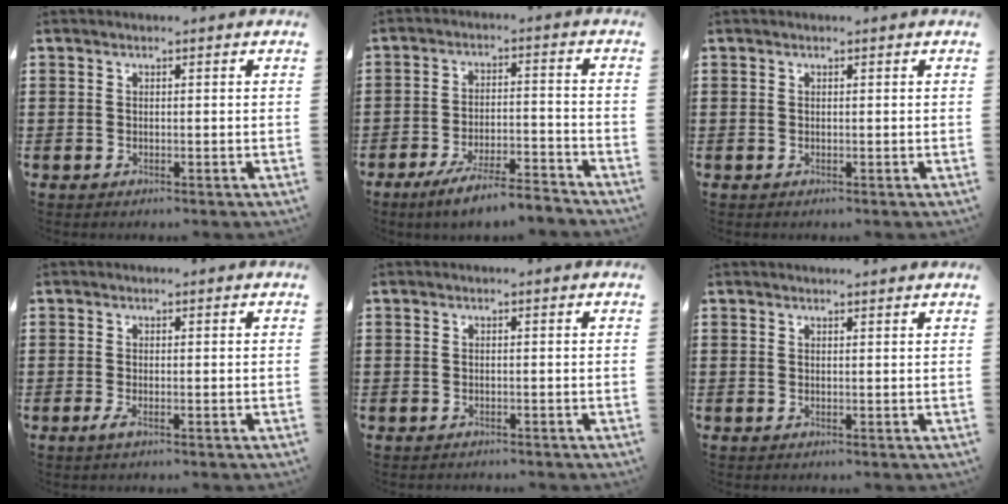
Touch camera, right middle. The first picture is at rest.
{"total": 6.0, "force": [-5.4, 0.1, 2.8], "torque": [-0.056, -0.008, -0.103]}
{"total": 0.0}
{"total": 1.1, "force": [-0.4, 0.1, 1.0], "torque": [-0.025, -0.005, -0.010]}
{"total": 0.6, "force": [-0.6, 0.1, -0.1], "torque": [0.002, 0.002, -0.013]}
{"total": 0.6, "force": [0.6, 0.0, 0.1], "torque": [0.004, -0.005, 0.011]}